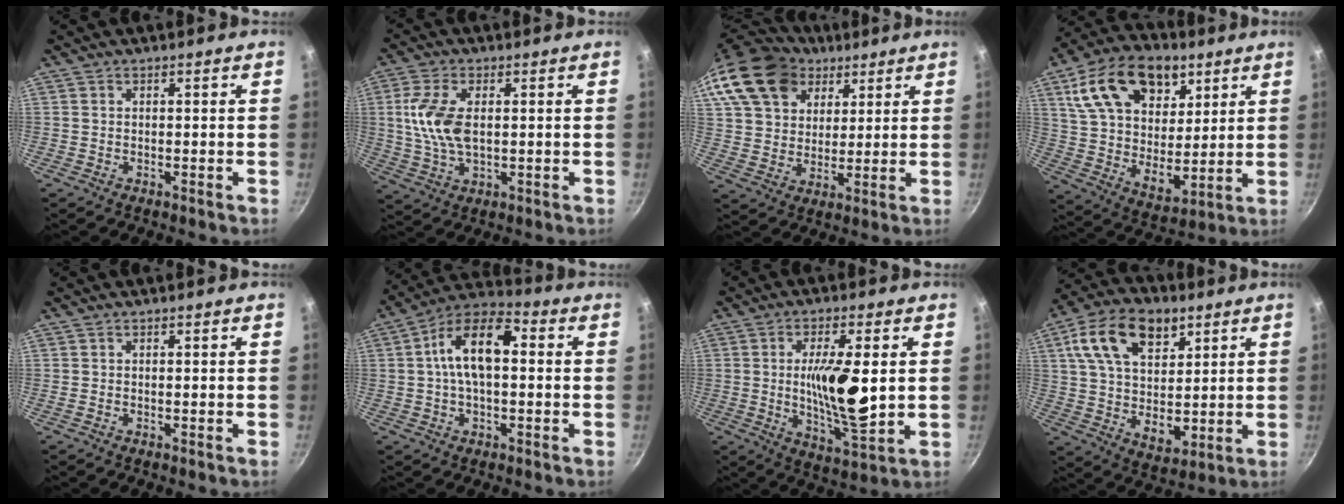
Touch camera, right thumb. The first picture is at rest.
{"total": 9.5, "force": [1.1, 5.1, 8.0], "torque": [-0.160, 0.000, 0.022]}
{"total": 22.0, "force": [11.7, 15.7, 10.1], "torque": [-0.206, 0.015, 0.216]}
{"total": 23.5, "force": [10.6, 15.0, 14.6], "torque": [-0.219, -0.025, 0.186]}
{"total": 0.0}
{"total": 13.0, "force": [1.4, 6.8, 11.0], "torque": [-0.175, 0.035, 0.008]}
{"total": 13.8, "force": [0.9, 4.3, 13.1], "torque": [-0.217, -0.019, 0.020]}
{"total": 19.4, "force": [8.0, 12.4, 12.6], "torque": [-0.186, -0.017, 0.140]}